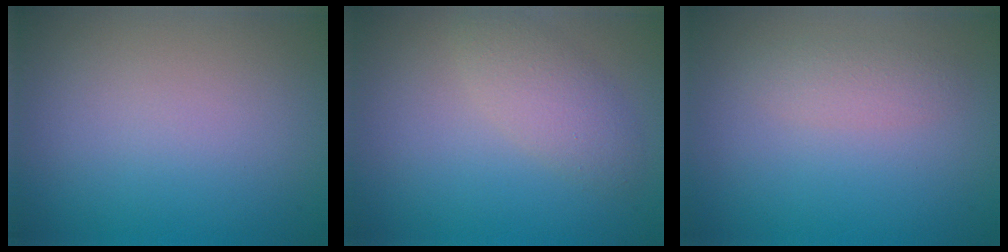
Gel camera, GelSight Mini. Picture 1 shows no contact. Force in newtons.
{"total": 2.8, "press": 2.8, "slide": 0.1}
{"total": 1.5, "press": 1.5, "slide": 0.1}